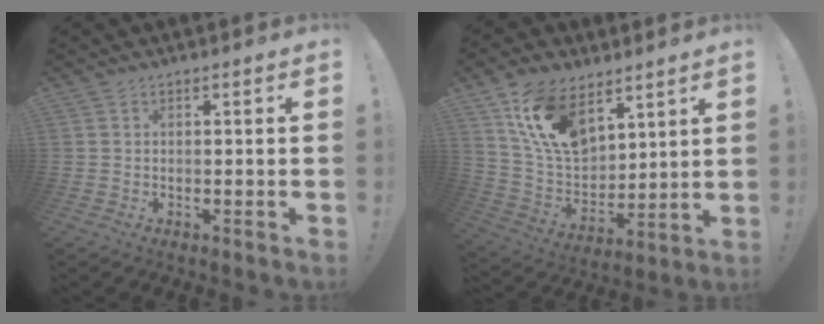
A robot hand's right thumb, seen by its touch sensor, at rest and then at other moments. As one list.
[{"total": 16.7, "force": [9.7, 10.0, 9.1], "torque": [-0.180, -0.051, 0.185]}]